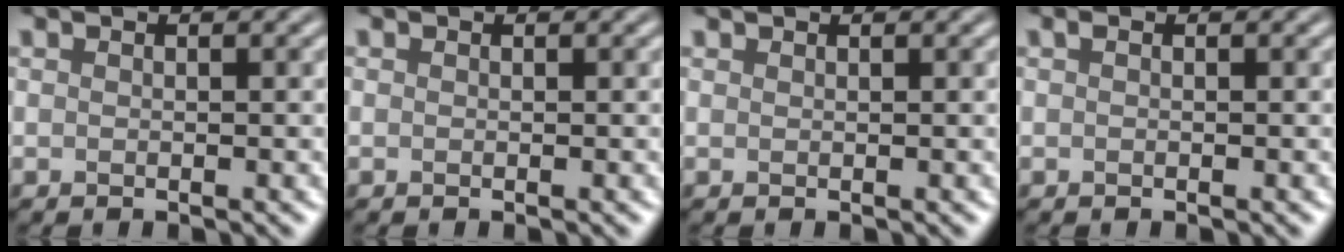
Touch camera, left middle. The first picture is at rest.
{"total": 0.9, "force": [-0.3, -0.5, -0.6], "torque": [0.003, -0.011, 0.007]}
{"total": 0.6, "force": [0.5, -0.1, -0.2], "torque": [0.007, 0.000, 0.007]}
{"total": 1.6, "force": [-0.9, -1.0, -0.9], "torque": [-0.008, -0.013, 0.013]}